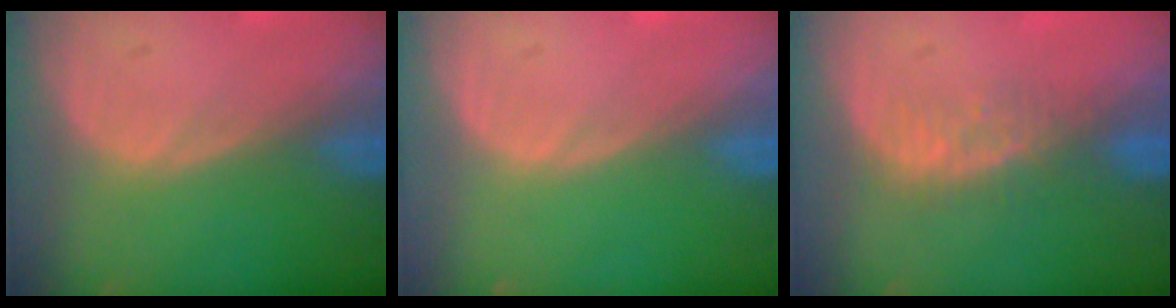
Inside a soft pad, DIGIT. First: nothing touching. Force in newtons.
{"total": 0.0}
{"total": 3.9, "press": 3.5, "slide": 1.8}